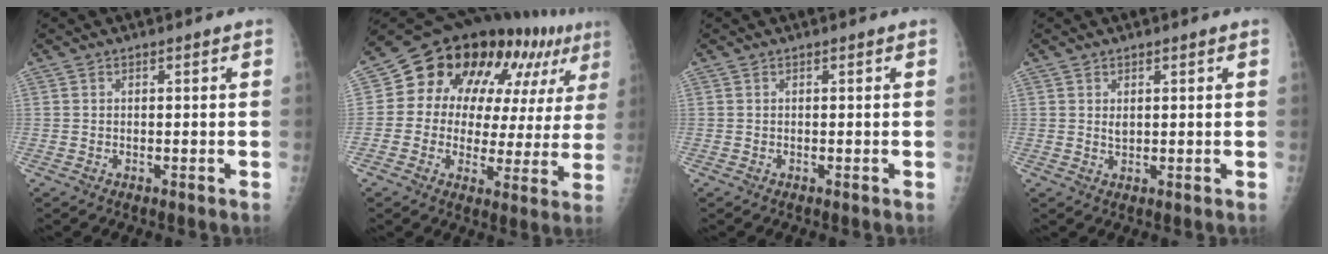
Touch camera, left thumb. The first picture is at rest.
{"total": 21.5, "force": [8.9, 11.7, 15.6], "torque": [-0.178, 0.020, 0.124]}
{"total": 0.0}
{"total": 1.9, "force": [0.7, 1.1, 1.5], "torque": [-0.019, -0.005, 0.015]}